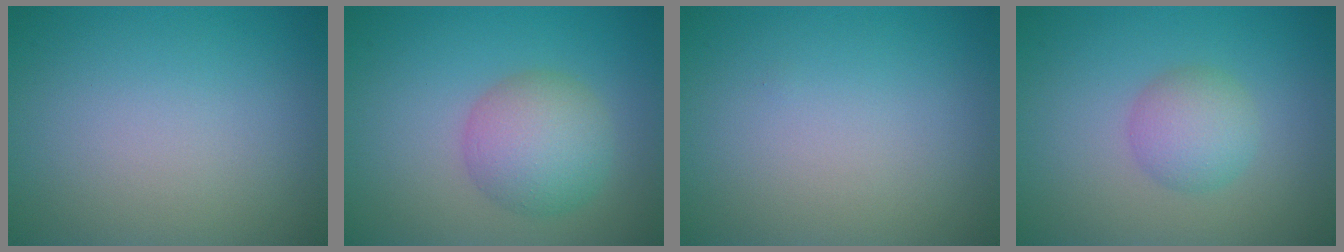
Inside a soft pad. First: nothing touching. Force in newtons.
{"total": 5.0, "press": 5.0, "slide": 0.3}
{"total": 0.0}
{"total": 2.9, "press": 2.9, "slide": 0.1}